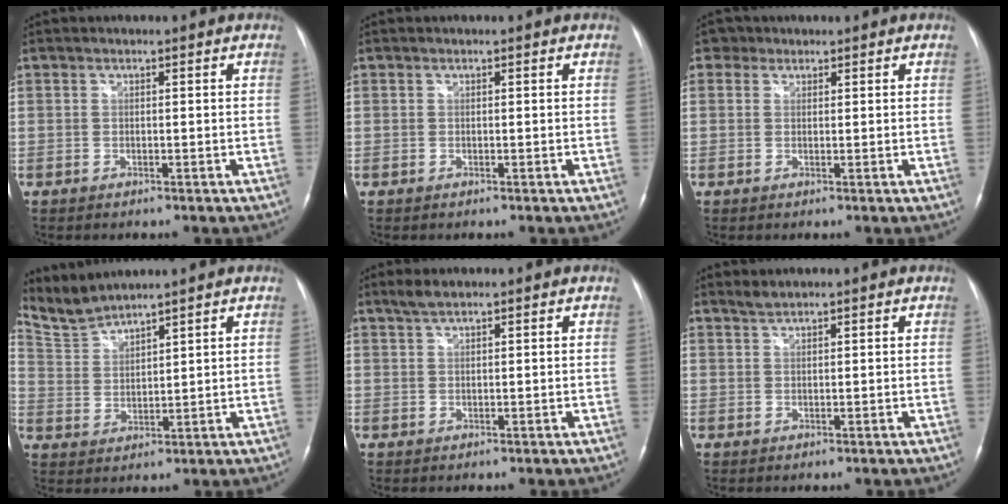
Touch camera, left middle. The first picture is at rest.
{"total": 0.0}
{"total": 1.9, "force": [1.1, 1.6, 0.1], "torque": [0.008, 0.005, 0.011]}
{"total": 5.5, "force": [5.4, -0.7, -0.2], "torque": [-0.016, 0.006, 0.126]}
{"total": 2.0, "force": [1.7, 0.4, 1.1], "torque": [-0.027, 0.008, 0.034]}
{"total": 1.3, "force": [1.2, 0.1, 0.4], "torque": [-0.010, 0.006, 0.027]}